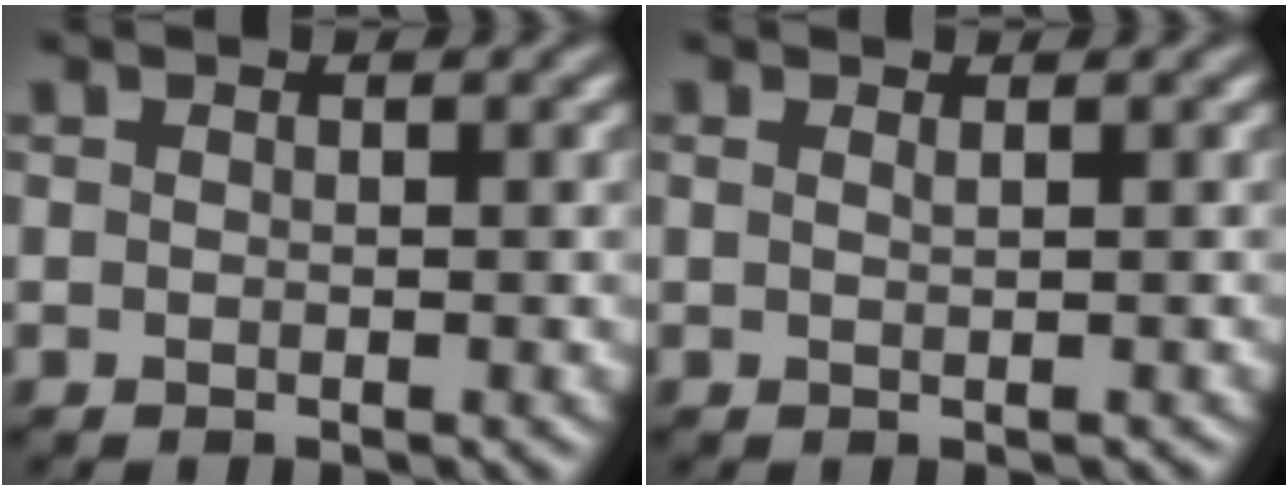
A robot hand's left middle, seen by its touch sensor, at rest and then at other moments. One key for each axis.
{"total": 0.7, "fx": 0.5, "fy": 0.2, "fz": 0.5, "tx": -0.007, "ty": 0.002, "tz": 0.005}